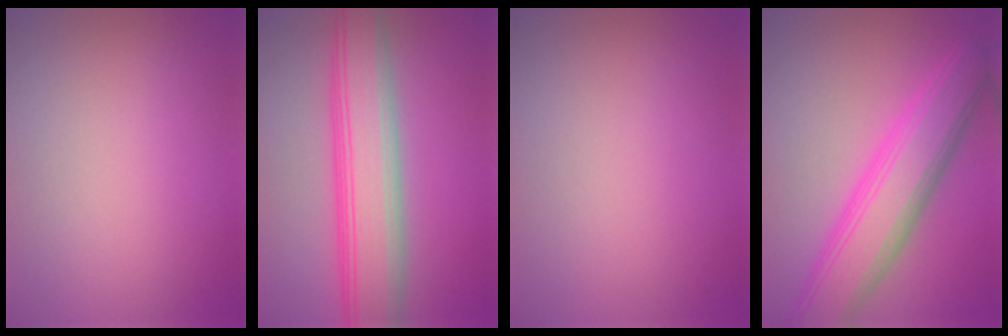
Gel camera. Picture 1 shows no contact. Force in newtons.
{"total": 8.4, "press": 8.4, "slide": 0.0}
{"total": 0.0}
{"total": 7.8, "press": 7.8, "slide": 0.2}